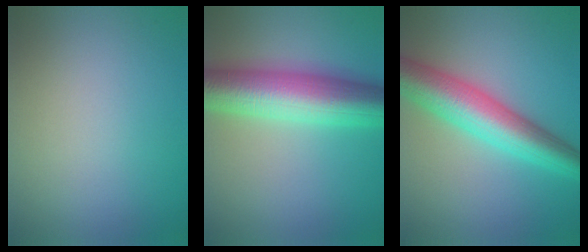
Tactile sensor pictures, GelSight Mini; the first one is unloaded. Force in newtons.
{"total": 9.4, "press": 9.4, "slide": 0.0}
{"total": 7.9, "press": 7.9, "slide": 0.1}